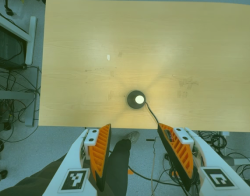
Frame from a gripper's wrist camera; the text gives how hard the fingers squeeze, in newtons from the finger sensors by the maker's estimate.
{"total": 0.0}